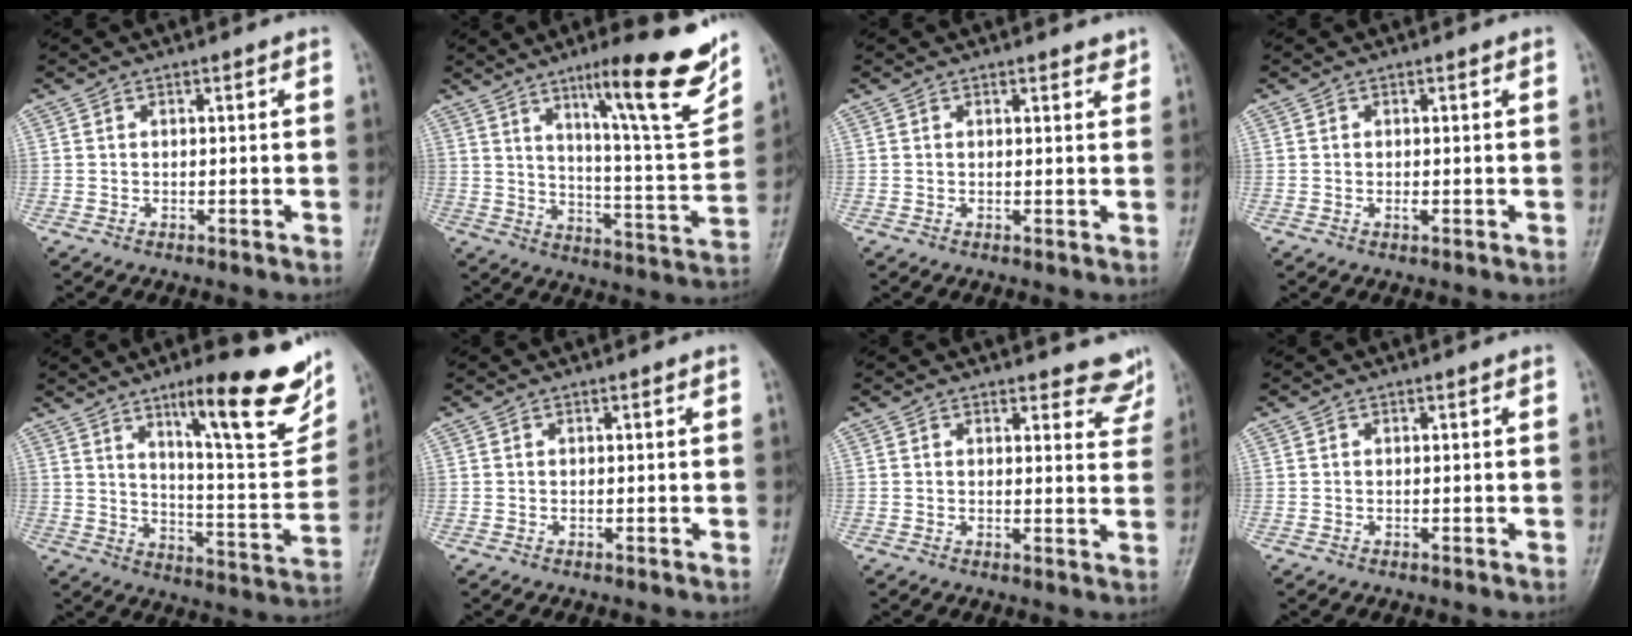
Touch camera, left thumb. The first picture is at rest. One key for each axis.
{"total": 19.7, "fx": 11.7, "fy": 2.9, "fz": 15.6, "tx": -0.192, "ty": -0.062, "tz": 0.178}
{"total": 1.5, "fx": 1.3, "fy": 0.5, "fz": 0.6, "tx": 0.000, "ty": -0.008, "tz": 0.014}
{"total": 0.8, "fx": -0.1, "fy": 0.4, "fz": 0.7, "tx": -0.011, "ty": -0.002, "tz": -0.002}
{"total": 21.2, "fx": 12.0, "fy": 4.8, "fz": 16.7, "tx": -0.192, "ty": -0.057, "tz": 0.180}
{"total": 0.0}
{"total": 5.8, "fx": 5.4, "fy": 1.9, "fz": 0.7, "tx": 0.025, "ty": -0.039, "tz": 0.042}
{"total": 0.0}